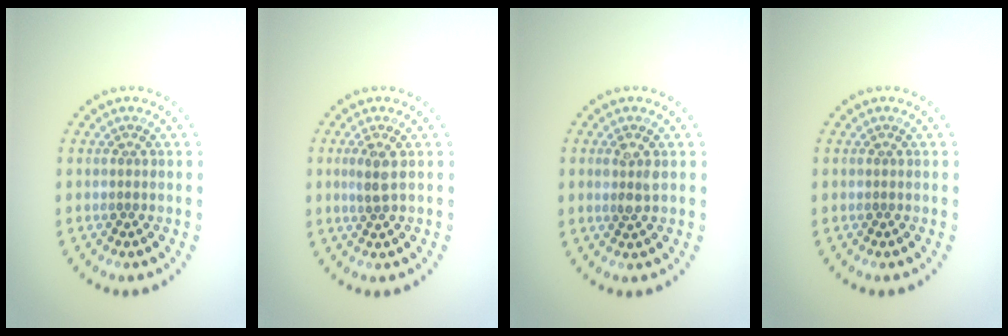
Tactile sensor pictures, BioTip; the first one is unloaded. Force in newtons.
{"total": 1.6, "press": 1.4, "slide": 0.8}
{"total": 1.7, "press": 1.7, "slide": 0.3}
{"total": 0.0}